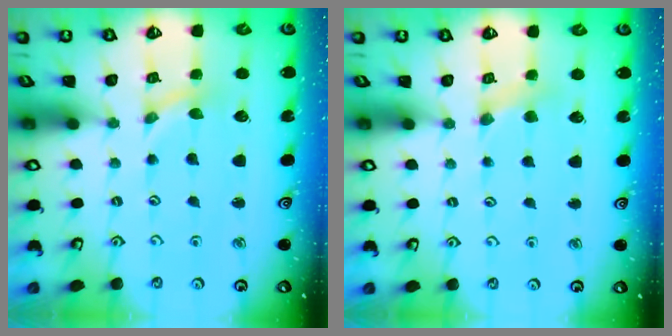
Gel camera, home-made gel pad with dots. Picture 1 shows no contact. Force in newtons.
{"total": 2.2, "press": 2.1, "slide": 0.4}